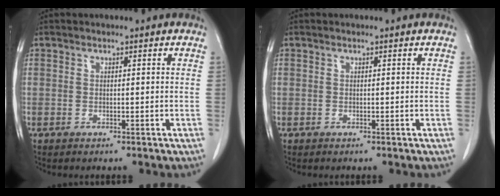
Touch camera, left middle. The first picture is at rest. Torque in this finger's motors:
{"motor_torque": [0.64, -0.84, 0.06, 0.01]}